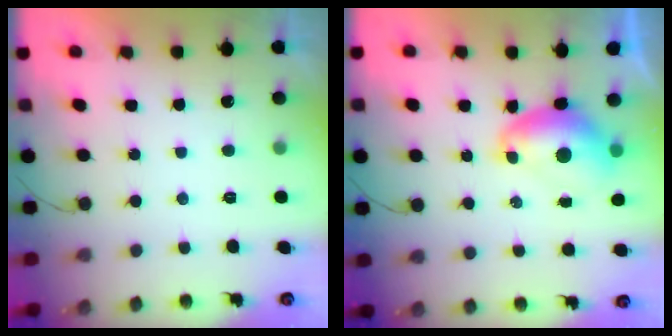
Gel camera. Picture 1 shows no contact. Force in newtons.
{"total": 7.6, "press": 7.6, "slide": 1.0}